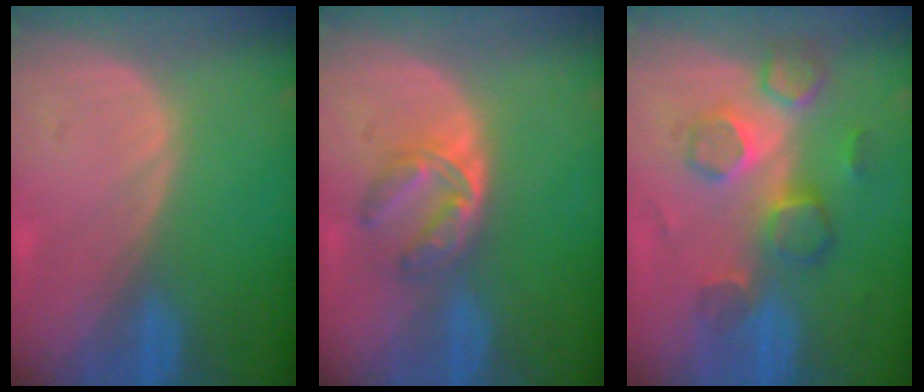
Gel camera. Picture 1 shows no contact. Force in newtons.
{"total": 5.3, "press": 5.1, "slide": 1.3}
{"total": 8.8, "press": 7.6, "slide": 4.4}